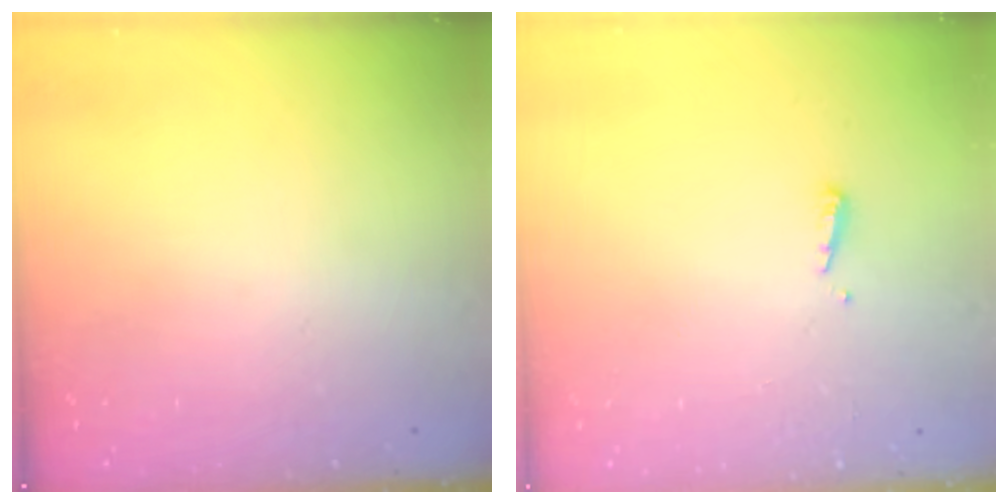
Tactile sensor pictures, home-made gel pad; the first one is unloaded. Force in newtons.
{"total": 3.7, "press": 3.6, "slide": 0.6}